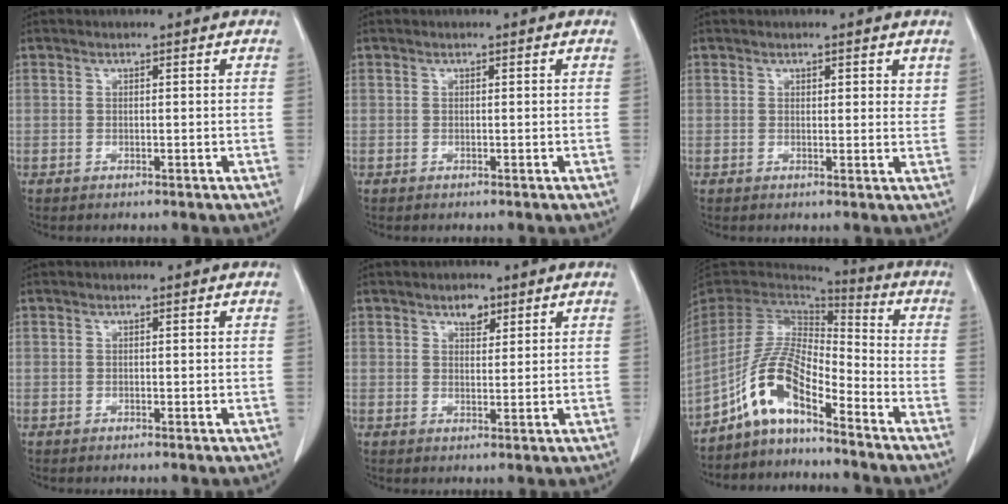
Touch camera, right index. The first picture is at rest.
{"total": 0.0}
{"total": 2.3, "force": [1.5, 1.0, 1.4], "torque": [-0.011, -0.007, 0.018]}
{"total": 0.0}
{"total": 2.6, "force": [1.7, 1.4, 1.4], "torque": [-0.023, 0.000, 0.029]}
{"total": 10.3, "force": [-6.5, 2.7, 7.5], "torque": [-0.167, 0.019, -0.128]}